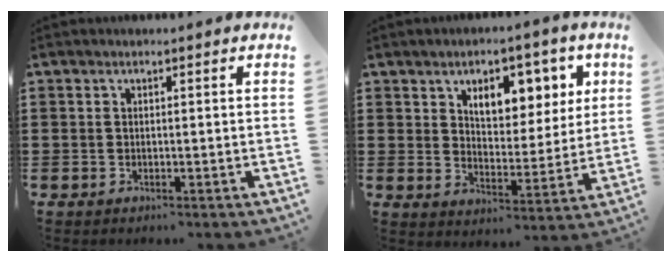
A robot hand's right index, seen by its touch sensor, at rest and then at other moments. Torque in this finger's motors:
{"motor_torque": [0.57, 0.13, 0.45, 0.15]}